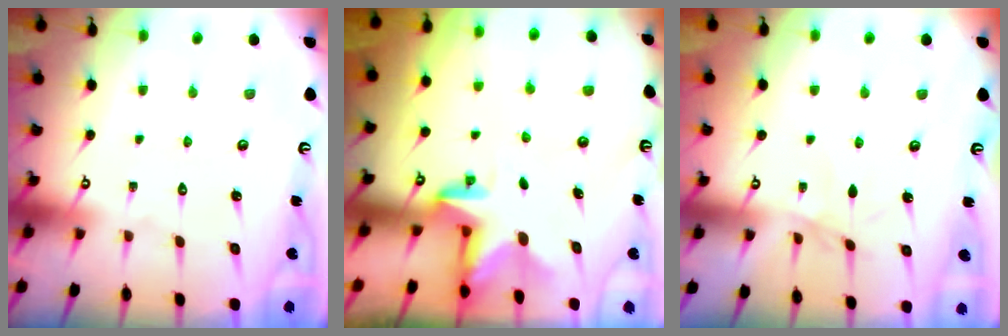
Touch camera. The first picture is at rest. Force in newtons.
{"total": 2.9, "press": 2.9, "slide": 0.3}
{"total": 1.7, "press": 1.7, "slide": 0.4}